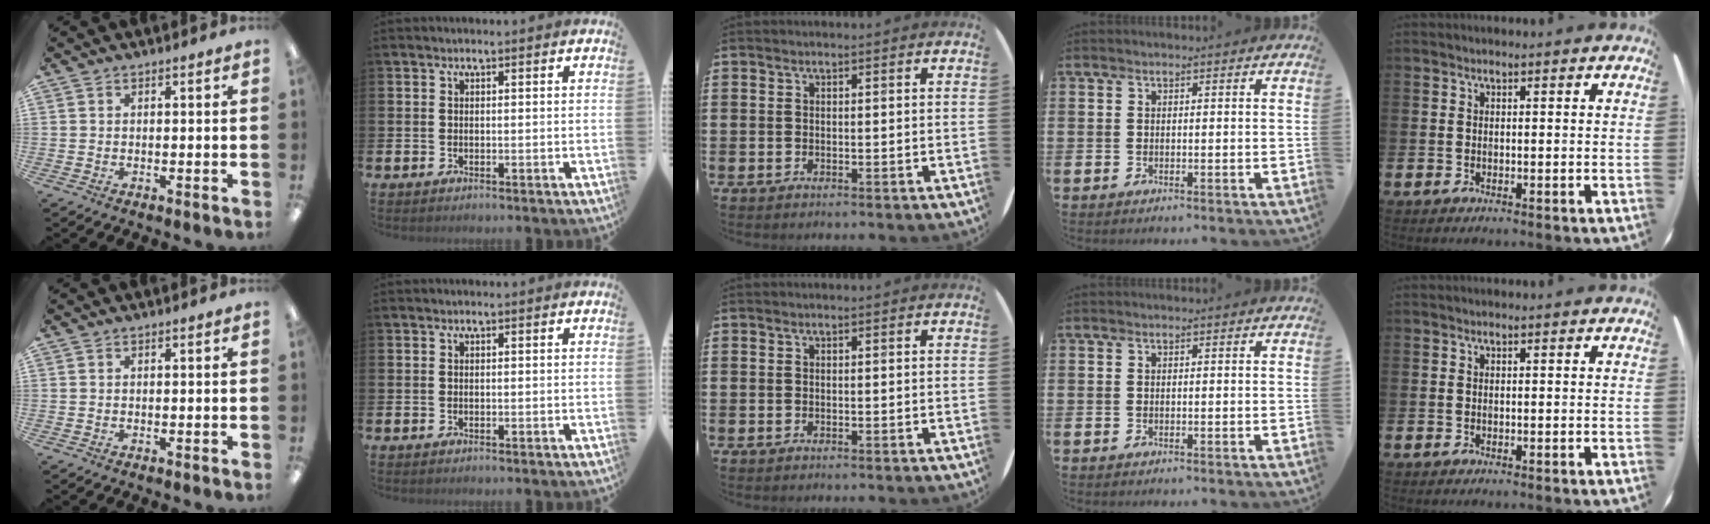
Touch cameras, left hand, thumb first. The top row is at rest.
{}